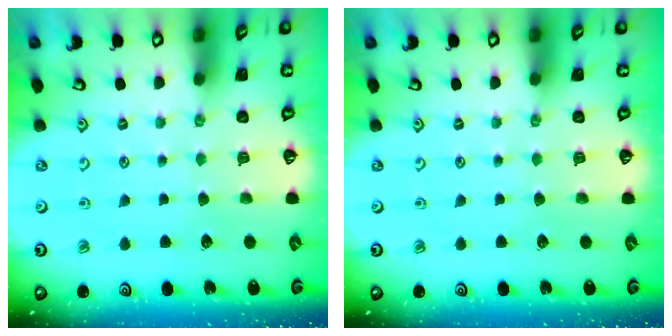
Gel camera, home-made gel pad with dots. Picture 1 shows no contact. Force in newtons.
{"total": 0.0}